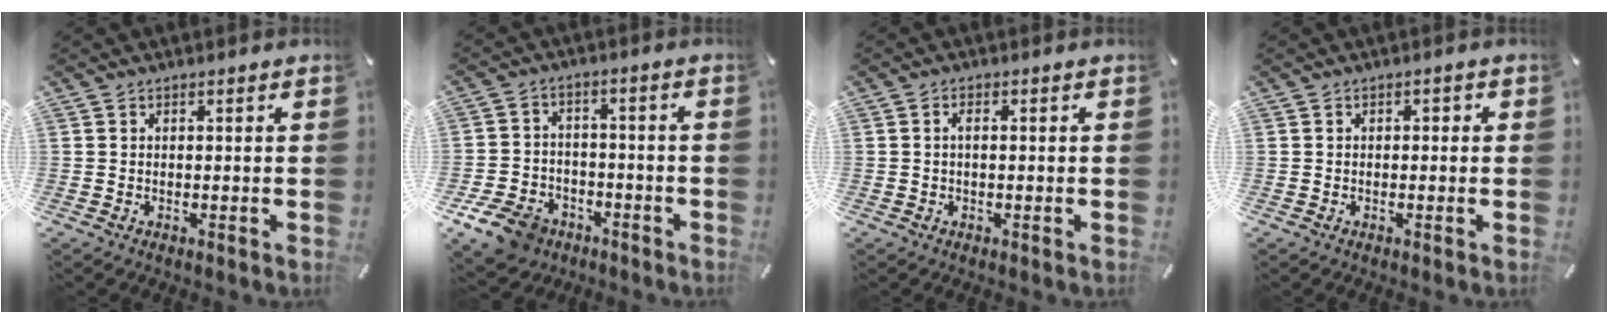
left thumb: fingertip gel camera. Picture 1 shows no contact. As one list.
[{"total": 9.9, "force": [-6.3, 6.7, 3.6], "torque": [-0.081, 0.044, -0.116]}, {"total": 1.4, "force": [0.0, 0.6, 1.3], "torque": [-0.025, 0.002, -0.002]}, {"total": 1.0, "force": [-0.4, 0.7, 0.6], "torque": [-0.013, 0.004, -0.011]}]